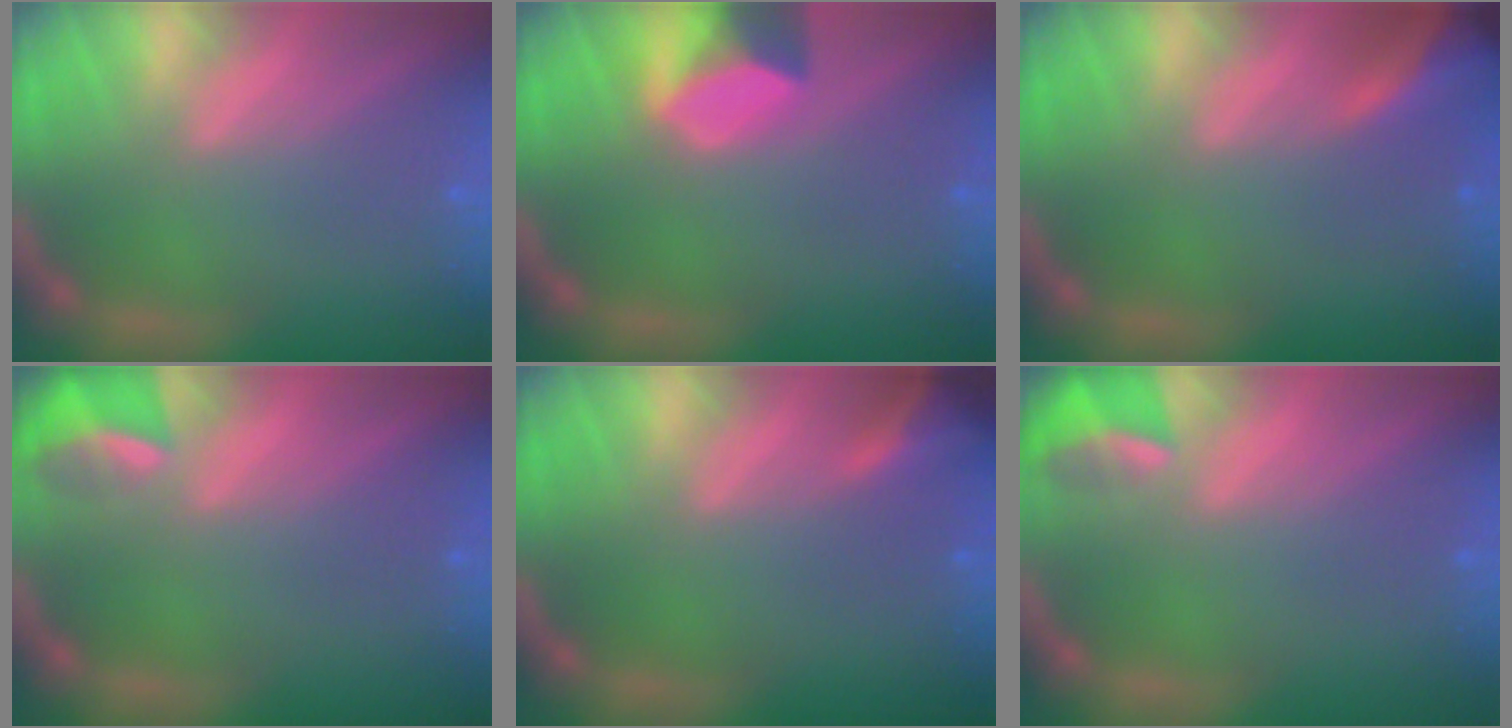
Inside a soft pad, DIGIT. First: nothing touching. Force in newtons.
{"total": 4.0}
{"total": 6.9}
{"total": 3.9}
{"total": 3.5}
{"total": 3.4}